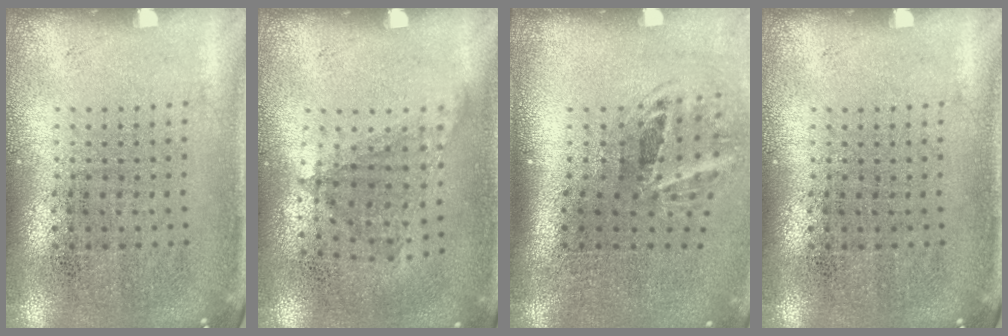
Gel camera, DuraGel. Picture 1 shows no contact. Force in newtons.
{"total": 1.1, "press": 0.8, "slide": 0.7}
{"total": 2.0, "press": 1.1, "slide": 1.6}
{"total": 0.0}